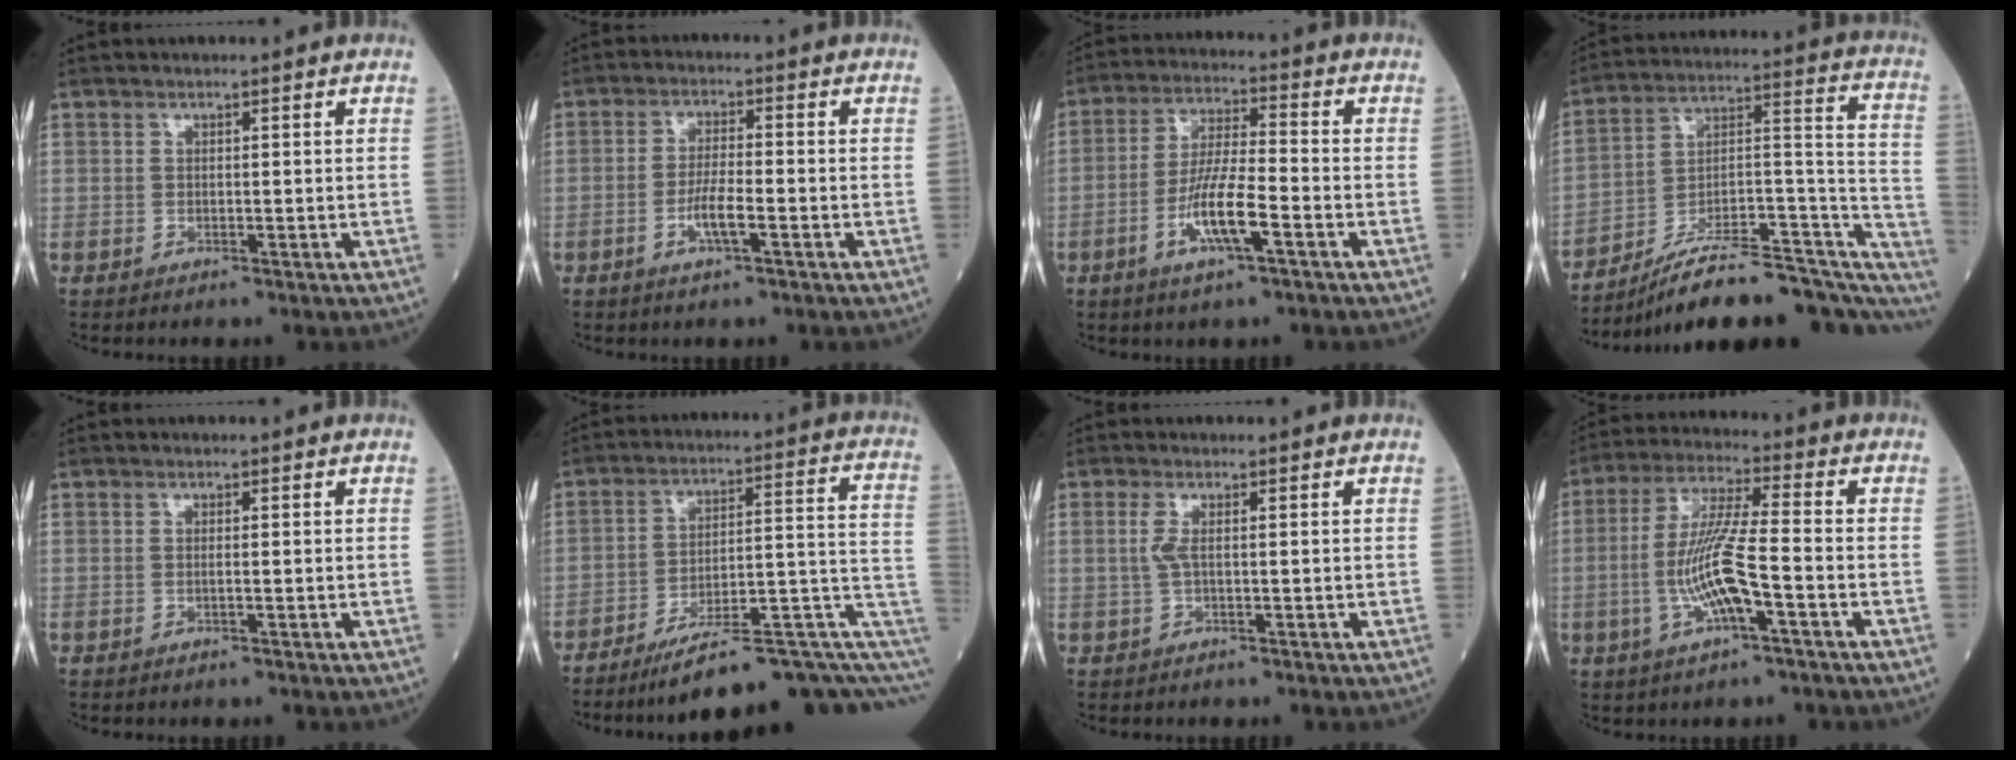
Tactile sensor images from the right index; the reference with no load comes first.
{"total": 4.6, "force": [-1.8, 0.5, 4.2], "torque": [-0.084, -0.003, -0.035]}
{"total": 9.1, "force": [-3.6, 1.1, 8.3], "torque": [-0.163, -0.005, -0.068]}
{"total": 23.7, "force": [-18.2, 6.2, 13.9], "torque": [-0.137, 0.054, -0.263]}
{"total": 0.6, "force": [-0.1, -0.1, 0.5], "torque": [-0.014, -0.001, -0.002]}
{"total": 19.6, "force": [-9.4, 3.5, 16.9], "torque": [-0.175, 0.050, -0.128]}
{"total": 1.9, "force": [0.2, 0.1, 1.8], "torque": [-0.051, 0.000, 0.003]}
{"total": 10.7, "force": [-2.7, 1.0, 10.3], "torque": [-0.207, 0.000, -0.053]}